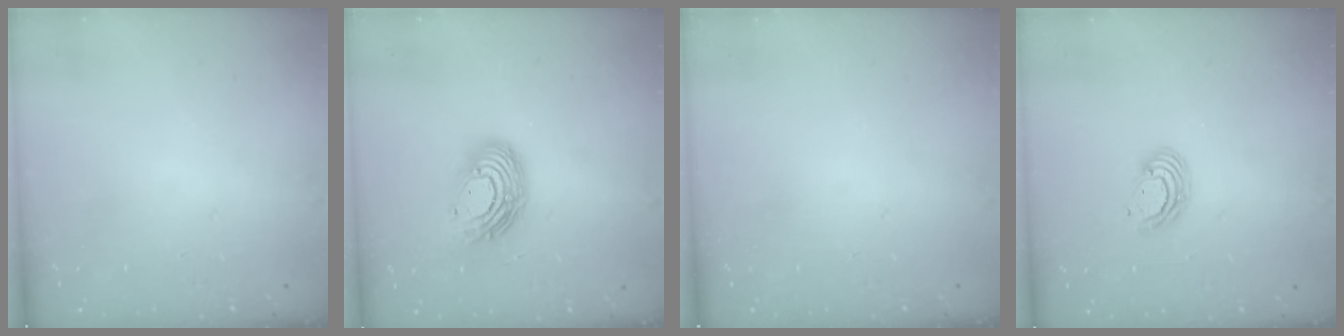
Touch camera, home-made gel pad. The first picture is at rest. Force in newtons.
{"total": 12.9, "press": 12.9, "slide": 0.4}
{"total": 0.0}
{"total": 5.6, "press": 5.6, "slide": 0.2}